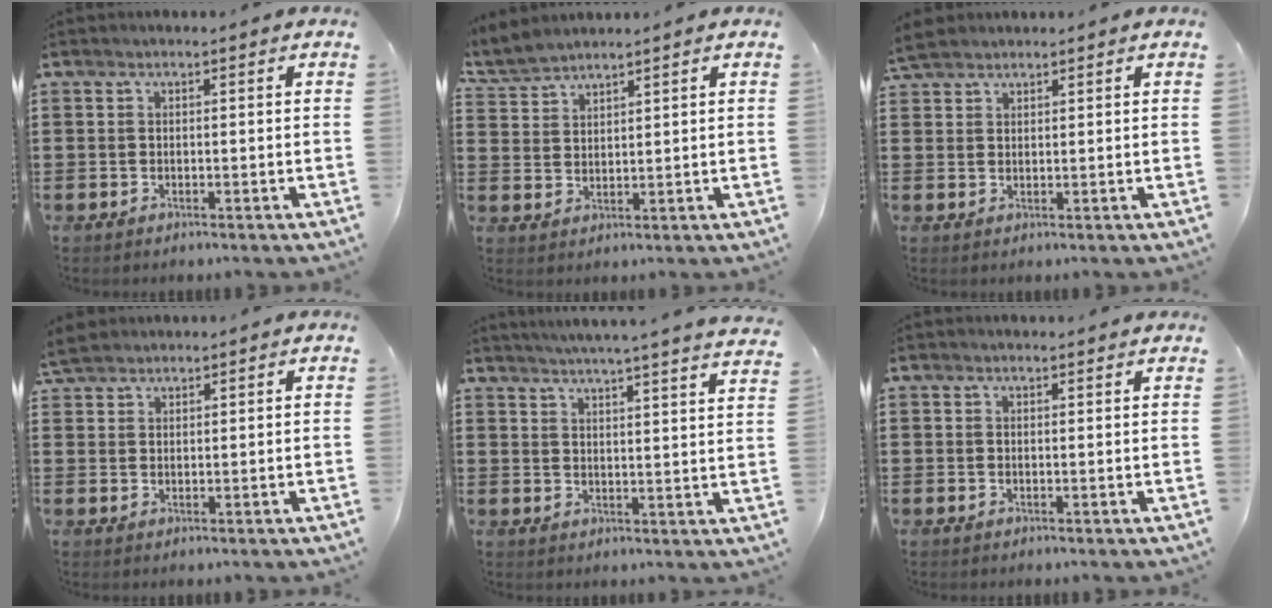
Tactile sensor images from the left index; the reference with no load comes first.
{"total": 3.1, "force": [3.0, 0.4, 0.6], "torque": [-0.024, -0.007, 0.055]}
{"total": 2.8, "force": [2.5, 0.8, 0.7], "torque": [-0.022, 0.002, 0.051]}
{"total": 2.8, "force": [2.6, 0.8, 0.6], "torque": [-0.021, 0.002, 0.052]}
{"total": 4.5, "force": [4.2, -1.1, 0.9], "torque": [-0.036, -0.032, 0.071]}
{"total": 0.8, "force": [0.7, 0.1, 0.2], "torque": [-0.006, 0.000, 0.014]}